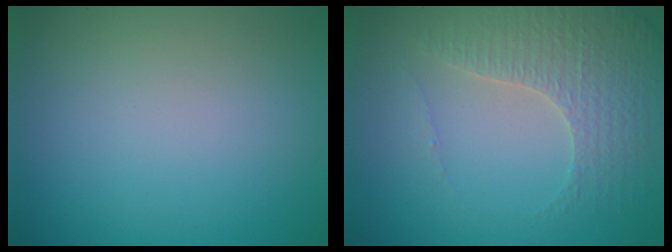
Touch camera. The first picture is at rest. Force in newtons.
{"total": 3.4, "press": 3.4, "slide": 0.6}